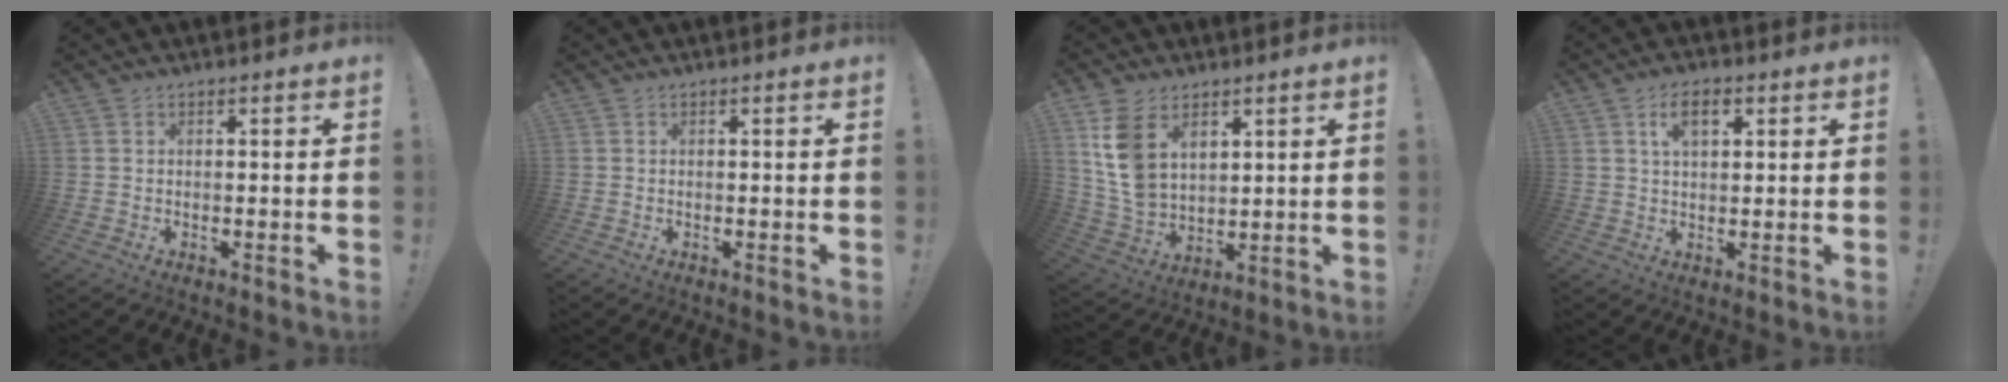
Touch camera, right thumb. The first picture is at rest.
{"total": 0.0}
{"total": 11.7, "force": [5.6, 7.8, 6.7], "torque": [-0.133, -0.026, 0.111]}
{"total": 6.2, "force": [2.5, 3.3, 4.6], "torque": [-0.078, 0.003, 0.043]}